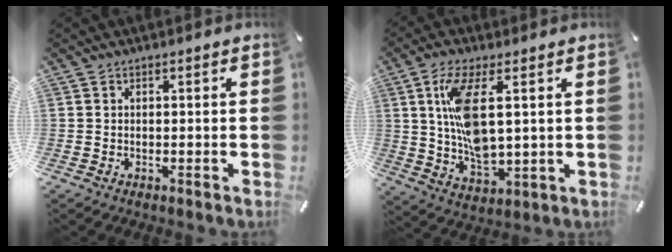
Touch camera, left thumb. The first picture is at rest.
{"total": 12.8, "force": [3.1, 5.5, 11.2], "torque": [-0.220, -0.011, 0.054]}